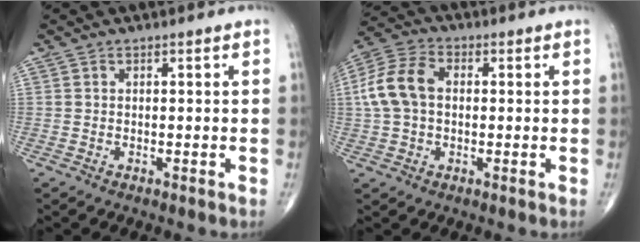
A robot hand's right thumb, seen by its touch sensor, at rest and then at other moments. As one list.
[{"total": 10.0, "force": [0.7, 6.9, 7.2], "torque": [-0.150, 0.028, 0.007]}]